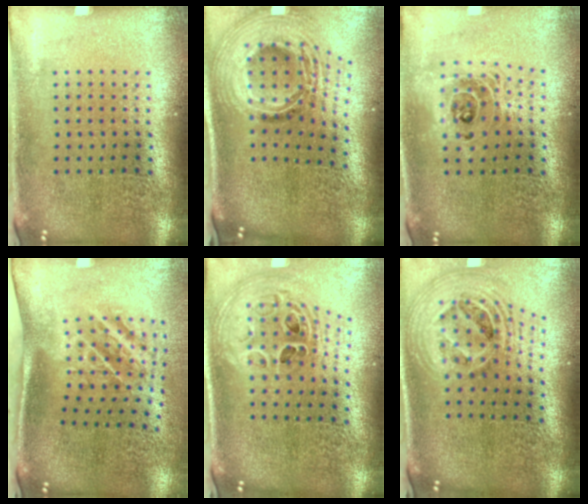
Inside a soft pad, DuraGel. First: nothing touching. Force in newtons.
{"total": 2.9, "press": 2.0, "slide": 2.0}
{"total": 1.5, "press": 1.2, "slide": 0.9}
{"total": 2.0, "press": 1.2, "slide": 1.7}
{"total": 1.8, "press": 1.6, "slide": 1.0}
{"total": 2.6, "press": 1.9, "slide": 1.8}